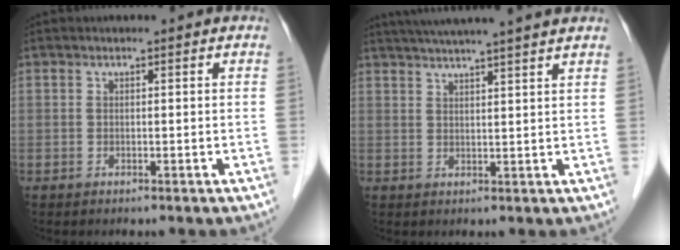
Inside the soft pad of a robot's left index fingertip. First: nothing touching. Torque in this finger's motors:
{"motor_torque": [0.62, -0.82, 0.61, 0.13]}